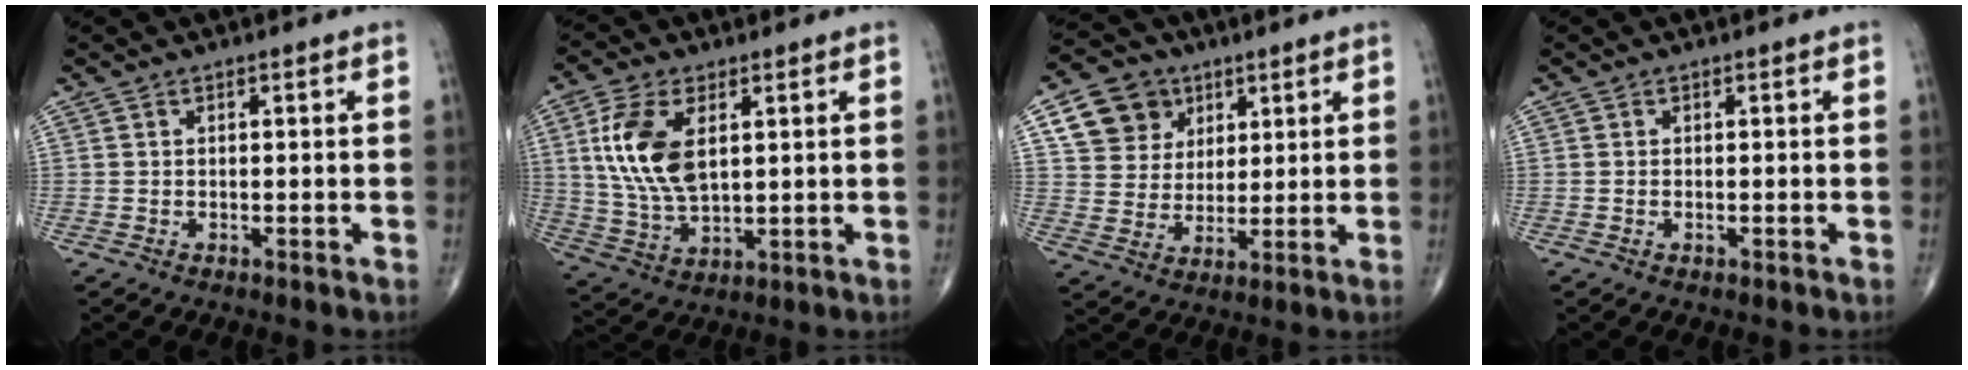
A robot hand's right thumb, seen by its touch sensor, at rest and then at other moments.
{"total": 12.7, "force": [3.4, 6.8, 10.2], "torque": [-0.207, -0.012, 0.073]}
{"total": 11.3, "force": [5.1, 9.4, 3.7], "torque": [-0.034, -0.011, 0.094]}
{"total": 0.5, "force": [-0.2, 0.2, 0.5], "torque": [-0.013, 0.001, -0.002]}